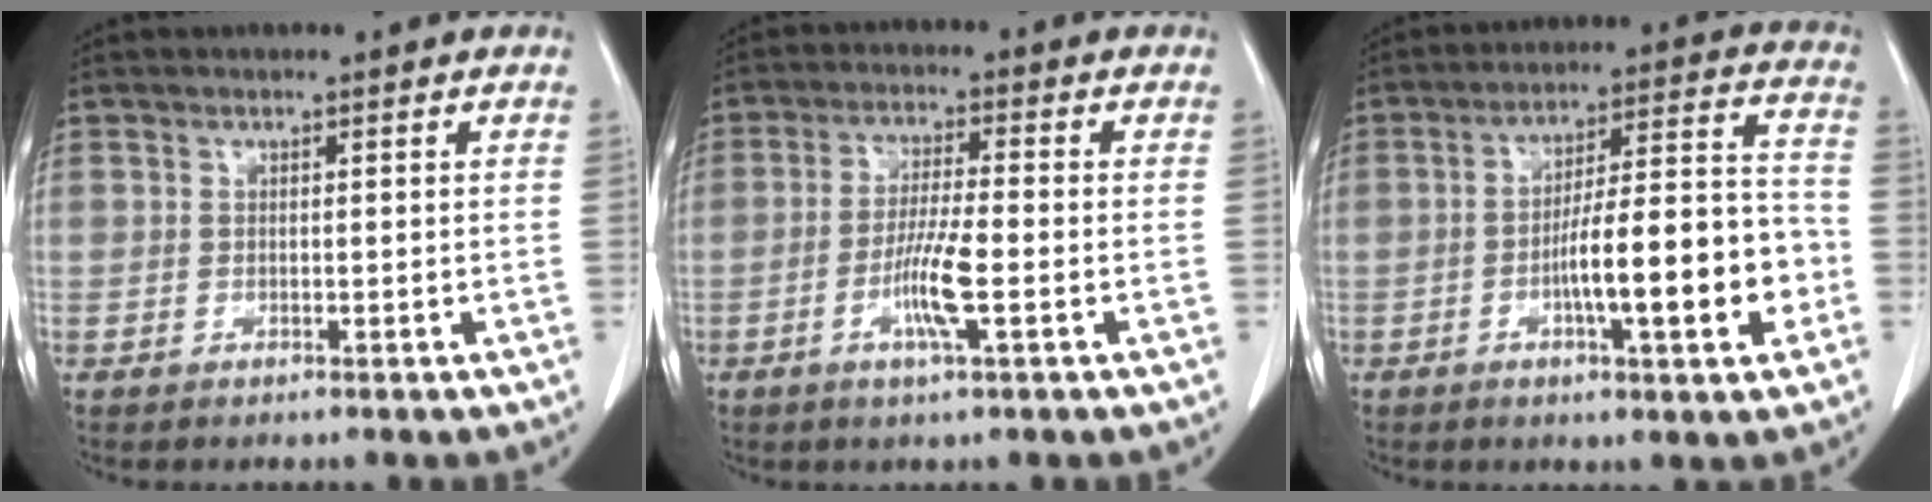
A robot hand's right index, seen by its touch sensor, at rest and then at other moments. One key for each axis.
{"total": 6.8, "fx": -2.3, "fy": 0.2, "fz": 6.4, "tx": -0.125, "ty": -0.007, "tz": -0.044}
{"total": 14.4, "fx": -4.2, "fy": 2.0, "fz": 13.6, "tx": -0.212, "ty": 0.018, "tz": -0.062}